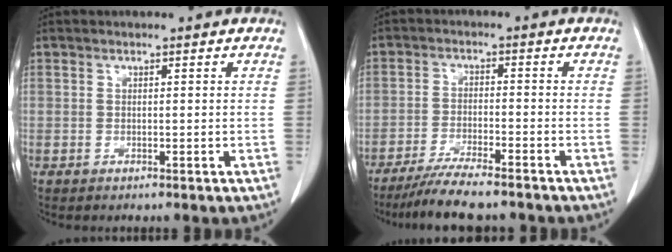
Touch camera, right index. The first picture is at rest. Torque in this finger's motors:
{"motor_torque": [0.19, -0.24, 0.09, 0.06]}